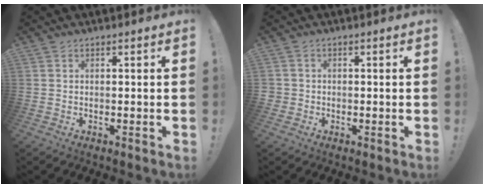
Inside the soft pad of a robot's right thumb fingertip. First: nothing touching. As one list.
[{"total": 1.6, "force": [-0.2, 1.5, 0.3], "torque": [-0.004, 0.003, -0.003]}]